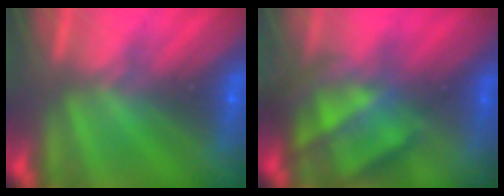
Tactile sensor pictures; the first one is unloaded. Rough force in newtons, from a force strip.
{"total": 4.9}